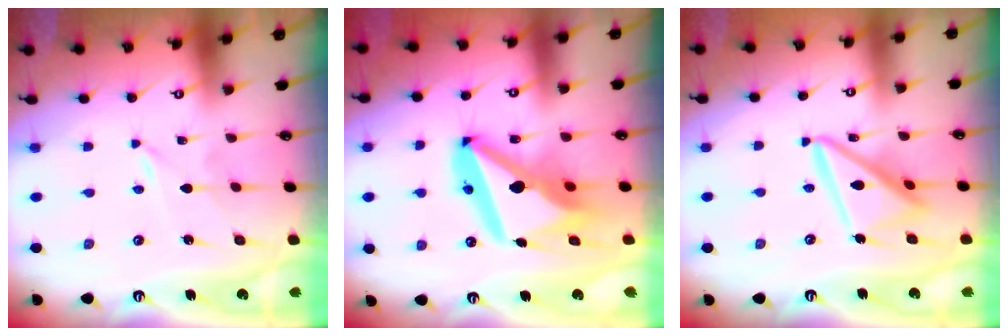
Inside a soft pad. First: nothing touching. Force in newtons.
{"total": 18.0, "press": 17.9, "slide": 1.9}
{"total": 15.3, "press": 15.2, "slide": 1.6}